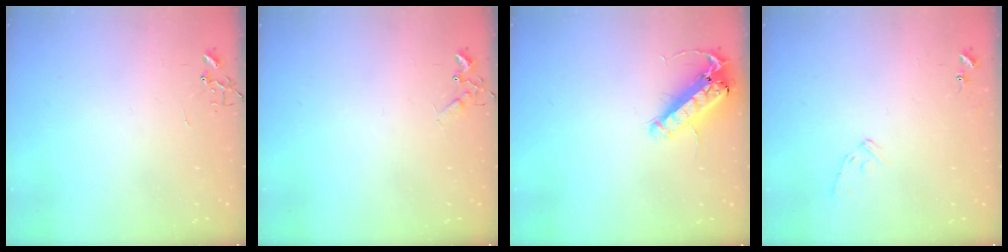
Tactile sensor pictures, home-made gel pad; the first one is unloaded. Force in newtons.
{"total": 6.1, "press": 6.0, "slide": 0.8}
{"total": 14.7, "press": 14.5, "slide": 2.6}
{"total": 8.2, "press": 8.2, "slide": 0.3}